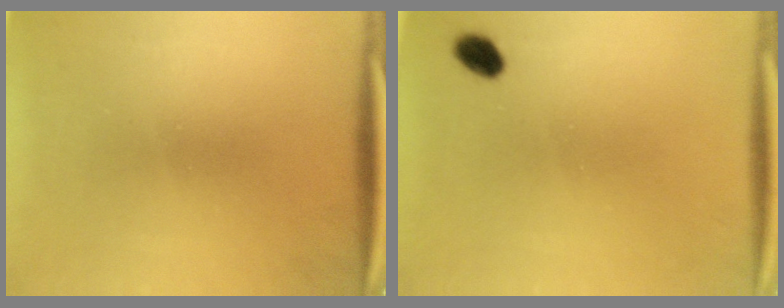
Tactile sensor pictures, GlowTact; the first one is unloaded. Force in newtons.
{"total": 2.8}